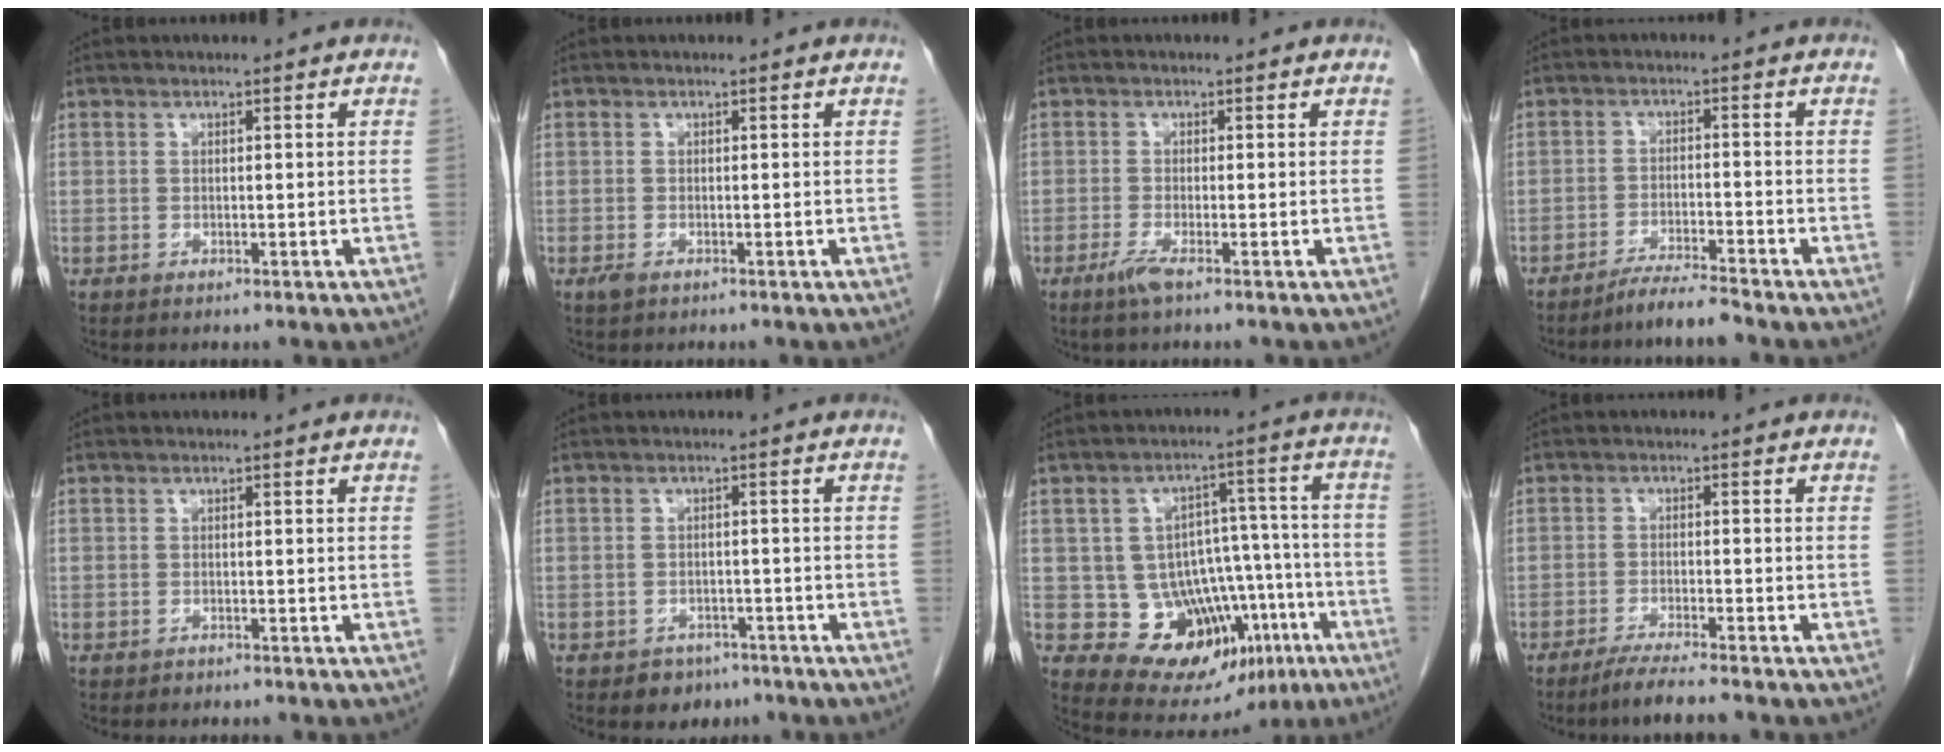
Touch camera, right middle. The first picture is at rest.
{"total": 1.1, "force": [-0.7, 0.6, 0.7], "torque": [-0.017, -0.001, -0.008]}
{"total": 2.3, "force": [-1.5, -0.1, 1.7], "torque": [-0.040, -0.006, -0.032]}
{"total": 4.2, "force": [-3.8, -0.6, 1.6], "torque": [-0.026, -0.013, -0.072]}
{"total": 0.5, "force": [-0.4, 0.3, 0.0], "torque": [-0.009, 0.001, -0.008]}
{"total": 3.5, "force": [-2.4, 2.5, 0.6], "torque": [-0.009, 0.009, -0.028]}
{"total": 15.6, "force": [-6.7, 10.5, 9.3], "torque": [-0.105, 0.042, -0.080]}
{"total": 4.9, "force": [-4.0, -0.3, 2.7], "torque": [-0.049, -0.014, -0.072]}